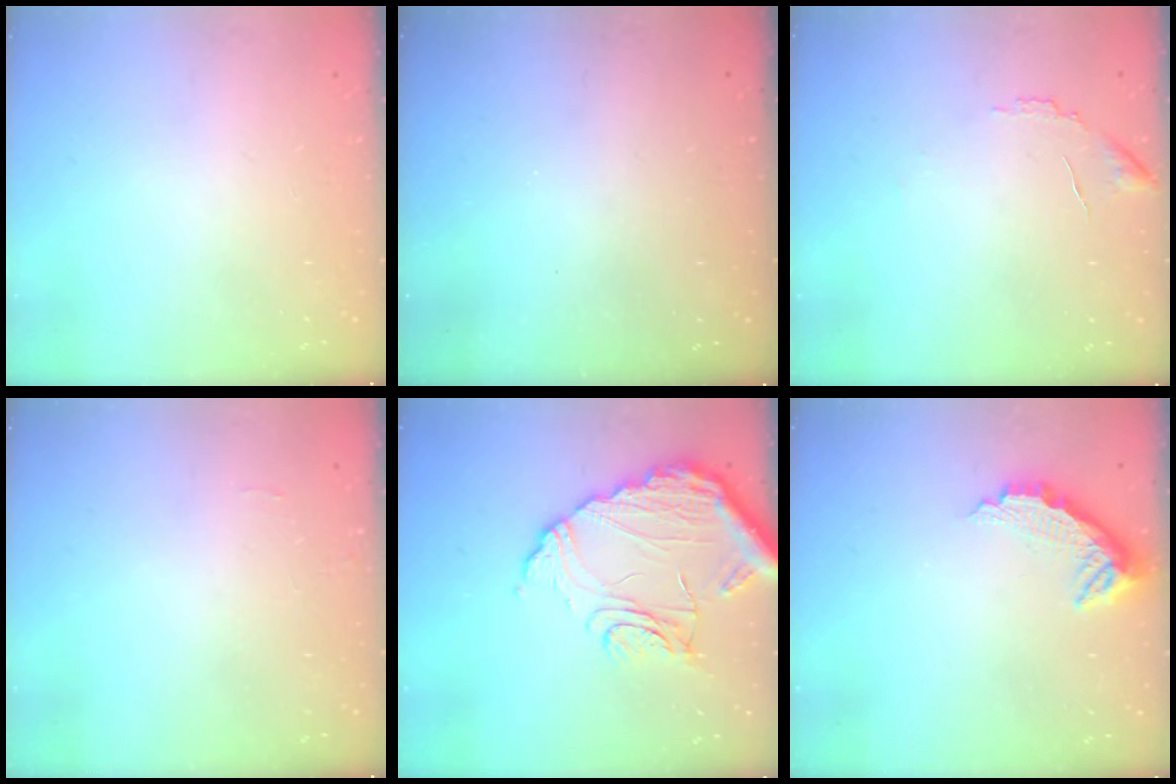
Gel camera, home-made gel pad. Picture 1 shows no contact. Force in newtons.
{"total": 2.9, "press": 2.9, "slide": 0.2}
{"total": 6.9, "press": 6.9, "slide": 0.4}
{"total": 6.2, "press": 6.2, "slide": 0.4}
{"total": 15.2, "press": 15.1, "slide": 1.5}
{"total": 10.0, "press": 10.0, "slide": 0.6}